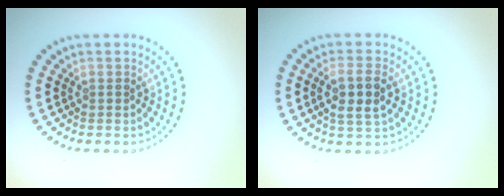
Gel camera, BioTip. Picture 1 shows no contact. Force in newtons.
{"total": 3.3, "press": 3.1, "slide": 1.1}